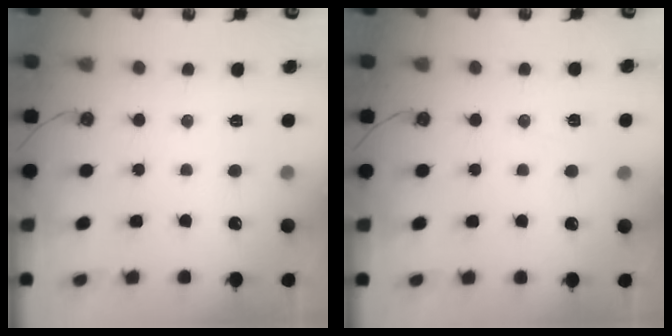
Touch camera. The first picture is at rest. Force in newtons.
{"total": 3.3, "press": 3.0, "slide": 1.5}